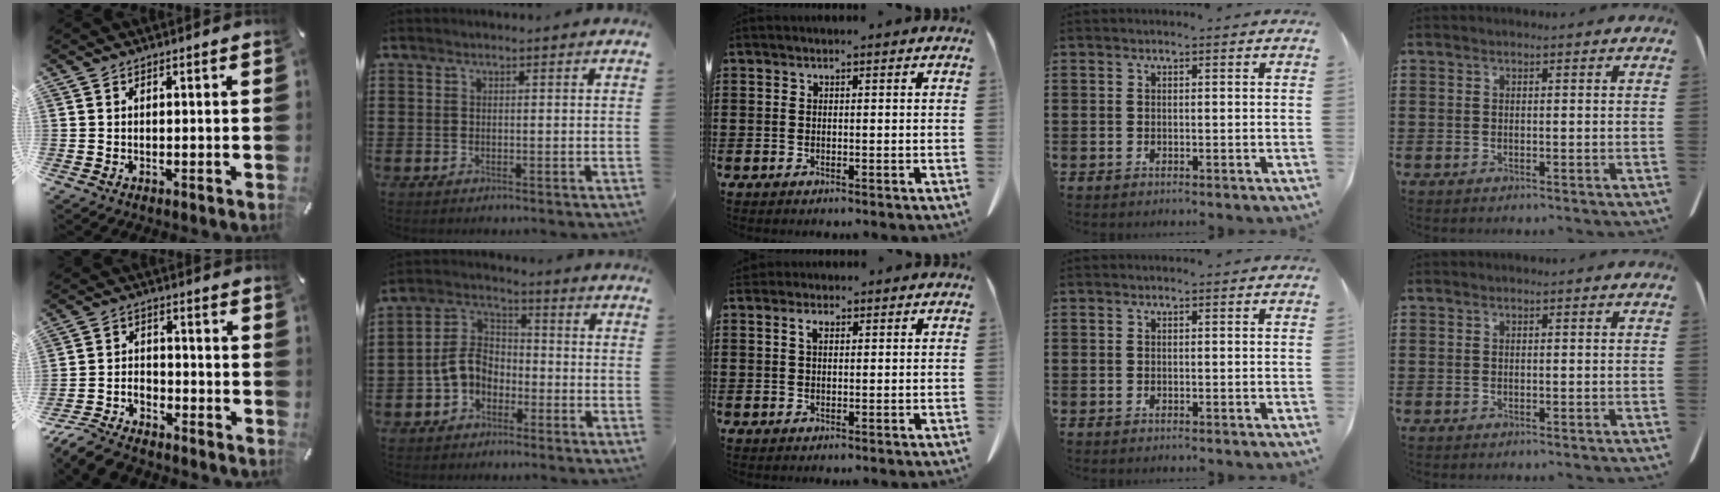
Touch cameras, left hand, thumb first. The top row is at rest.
{"thumb": {"total": 8.2, "force": [-7.3, 2.9, 2.4], "torque": [-0.047, 0.034, -0.142]}, "index": {"total": 6.3, "force": [-2.3, 4.6, 3.5], "torque": [-0.099, 0.009, -0.054]}, "middle": {"total": 1.9, "force": [0.9, 1.0, 1.4], "torque": [-0.022, 0.002, 0.015]}}